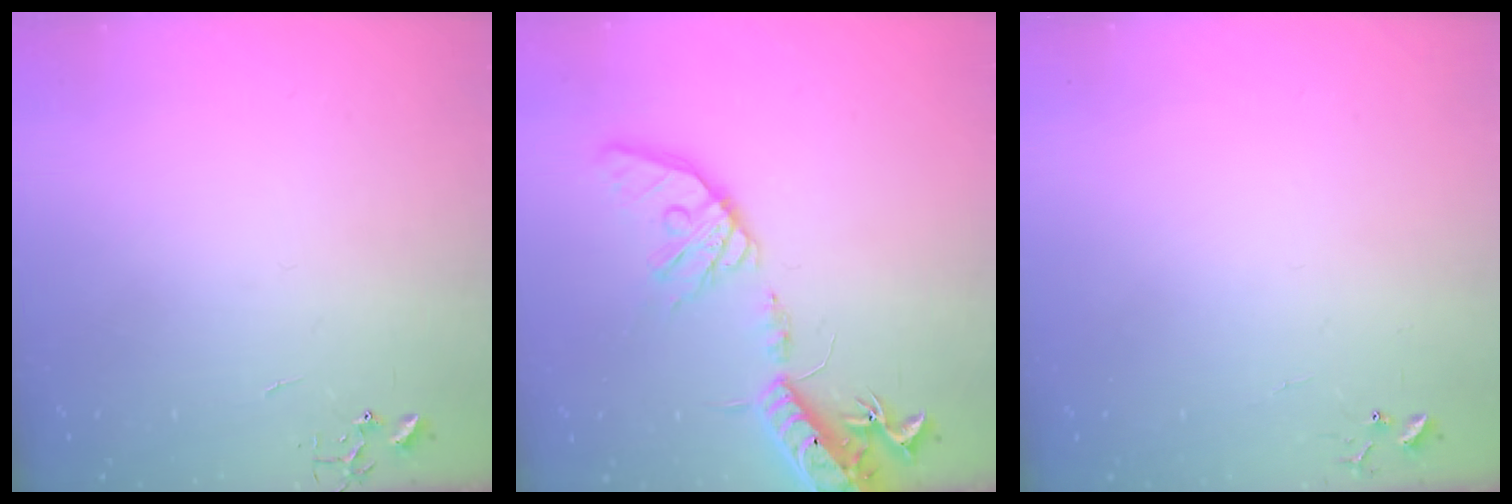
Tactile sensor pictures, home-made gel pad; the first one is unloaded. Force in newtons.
{"total": 19.4, "press": 19.1, "slide": 3.3}
{"total": 5.6, "press": 5.6, "slide": 0.4}